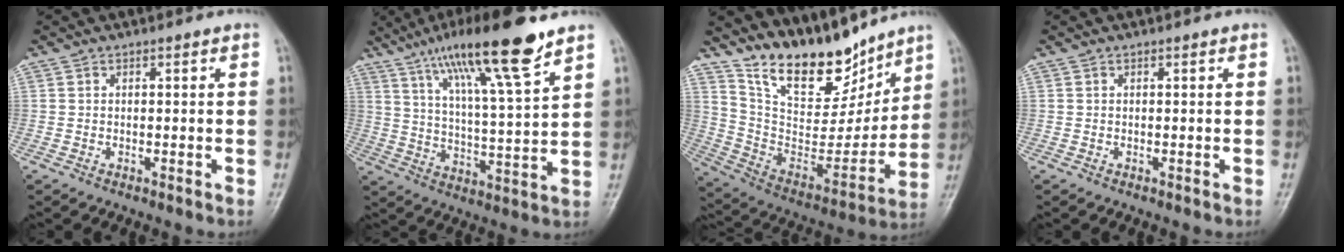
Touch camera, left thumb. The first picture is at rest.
{"total": 17.0, "force": [11.2, 1.7, 12.6], "torque": [-0.211, -0.044, 0.194]}
{"total": 19.1, "force": [15.5, 7.4, 8.3], "torque": [-0.090, -0.092, 0.280]}
{"total": 0.0}